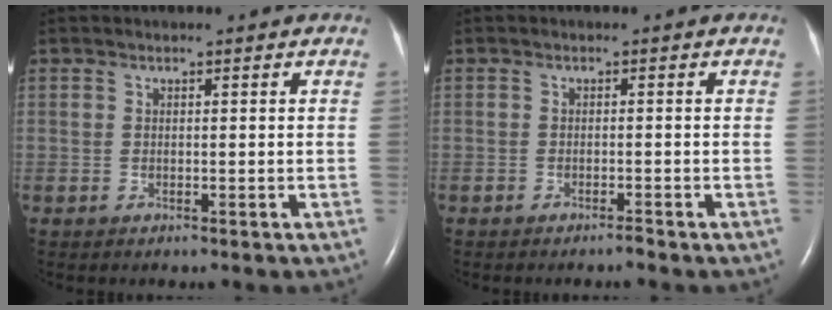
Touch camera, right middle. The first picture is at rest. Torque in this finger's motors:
{"motor_torque": [-0.07, 0.11, -0.02, 0.01]}